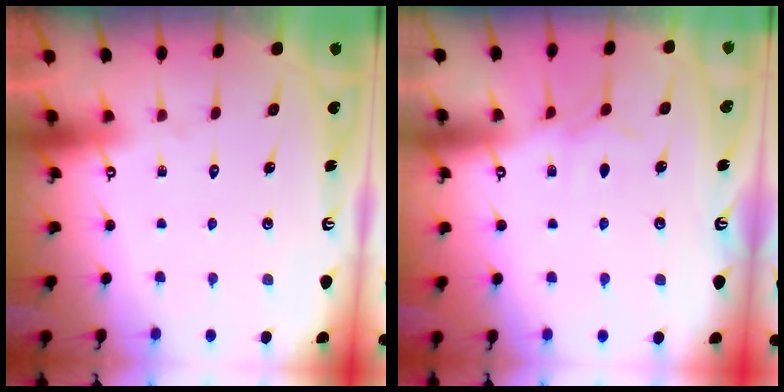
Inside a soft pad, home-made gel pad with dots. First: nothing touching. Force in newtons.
{"total": 3.9, "press": 3.9, "slide": 0.2}